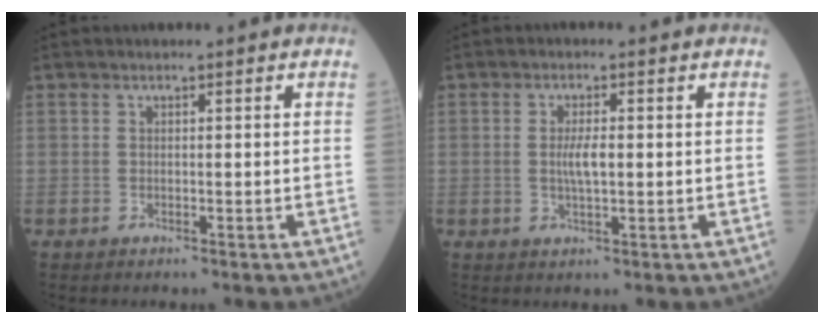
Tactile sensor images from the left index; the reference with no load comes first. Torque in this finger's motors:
{"motor_torque": [0.82, -0.13, 0.12, 0.03]}